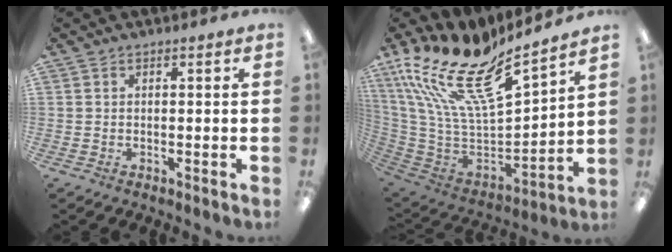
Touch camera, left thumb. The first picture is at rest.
{"total": 19.9, "force": [13.2, 7.2, 13.1], "torque": [-0.245, -0.092, 0.232]}